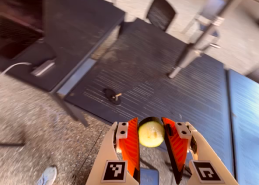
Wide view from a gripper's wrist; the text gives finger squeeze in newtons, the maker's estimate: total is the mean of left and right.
{"total": 10.8, "left": 10.7, "right": 10.9}